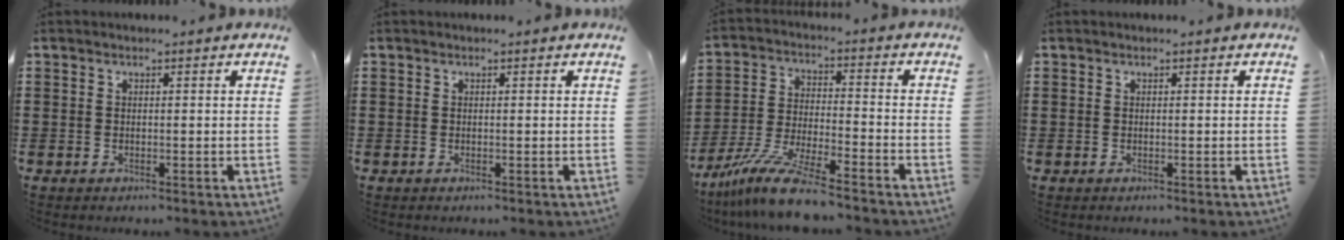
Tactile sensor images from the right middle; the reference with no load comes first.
{"total": 0.0}
{"total": 10.5, "force": [-8.9, 0.3, 5.6], "torque": [-0.116, 0.001, -0.176]}
{"total": 0.0}